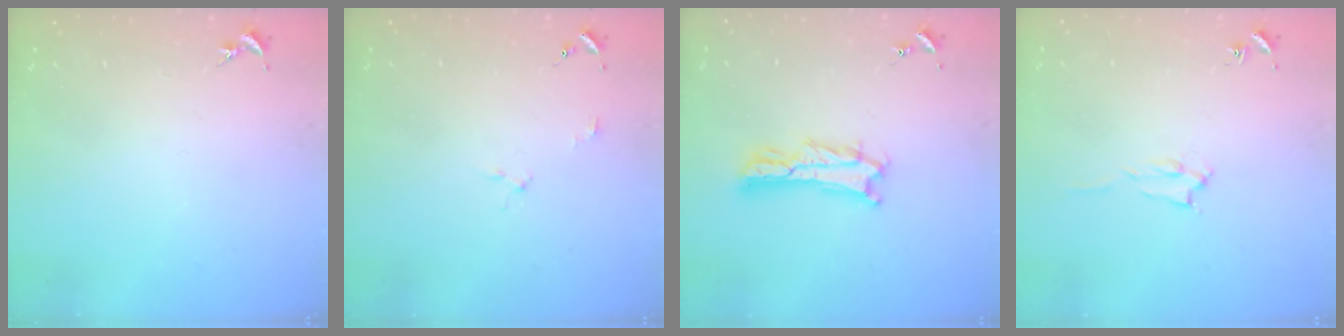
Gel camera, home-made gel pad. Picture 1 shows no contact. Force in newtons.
{"total": 2.0, "press": 2.0, "slide": 0.1}
{"total": 4.3, "press": 4.3, "slide": 0.5}
{"total": 1.4, "press": 1.4, "slide": 0.2}